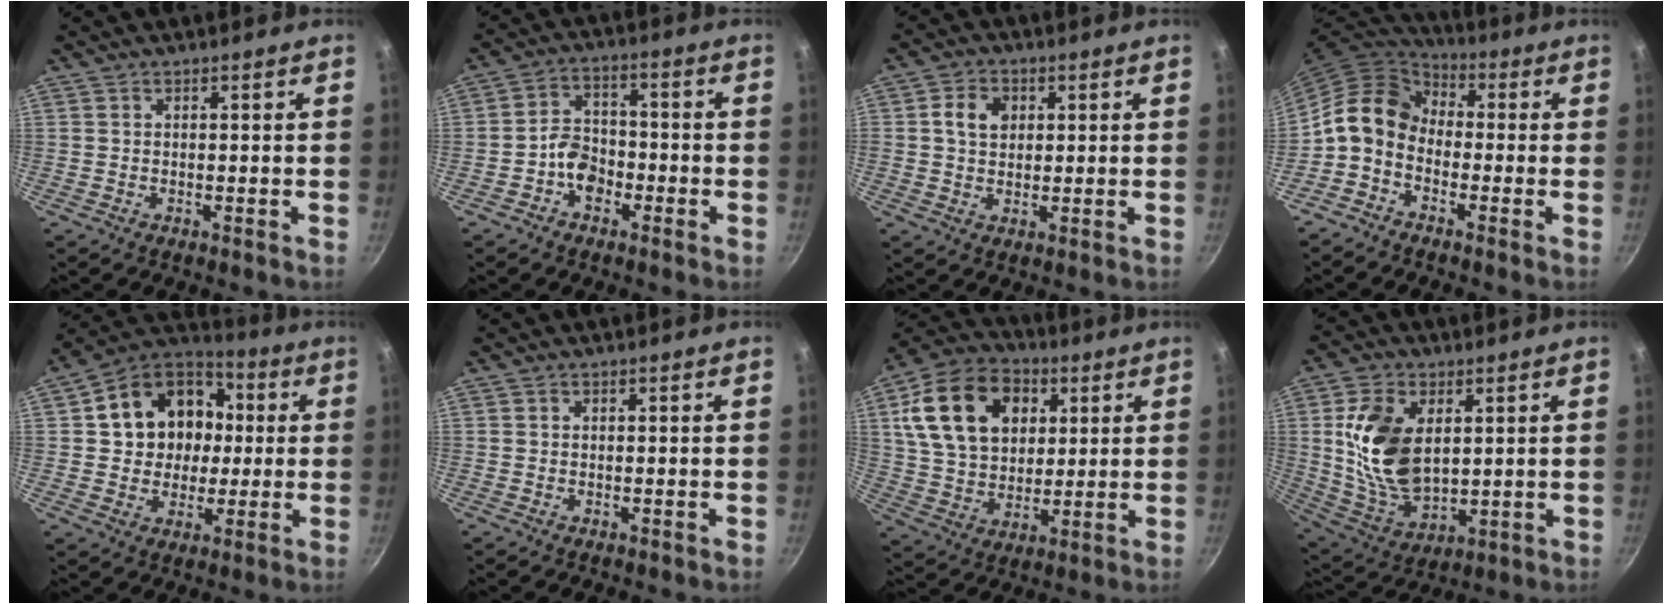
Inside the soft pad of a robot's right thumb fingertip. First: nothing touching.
{"total": 6.1, "force": [-2.7, 4.4, 3.3], "torque": [-0.031, 0.033, -0.053]}
{"total": 5.5, "force": [1.3, 4.3, 3.2], "torque": [-0.039, 0.006, 0.018]}
{"total": 10.3, "force": [-1.7, 7.8, 6.4], "torque": [-0.096, 0.043, -0.059]}
{"total": 16.9, "force": [2.2, 14.2, 8.9], "torque": [-0.125, 0.032, 0.032]}
{"total": 0.0}
{"total": 20.4, "force": [6.2, 14.6, 12.8], "torque": [-0.207, 0.002, 0.107]}
{"total": 16.1, "force": [3.1, 10.1, 12.1], "torque": [-0.209, -0.022, 0.073]}